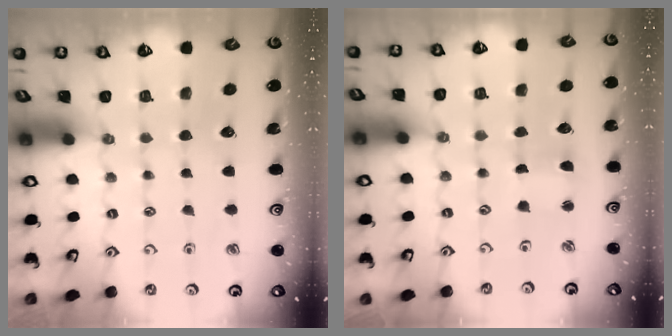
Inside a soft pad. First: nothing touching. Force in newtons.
{"total": 2.8, "press": 2.8, "slide": 0.2}